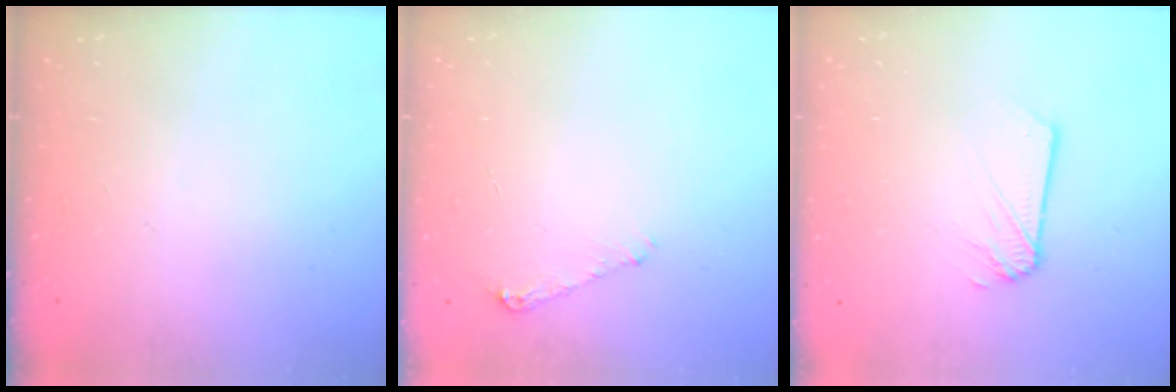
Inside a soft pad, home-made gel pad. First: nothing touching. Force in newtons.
{"total": 5.3, "press": 5.2, "slide": 0.6}
{"total": 1.9, "press": 1.9, "slide": 0.3}